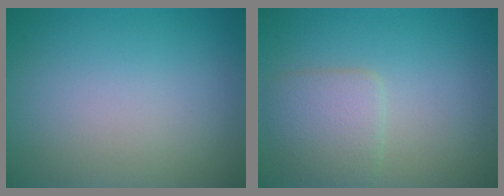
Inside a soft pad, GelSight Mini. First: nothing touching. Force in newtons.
{"total": 3.1, "press": 3.1, "slide": 0.1}